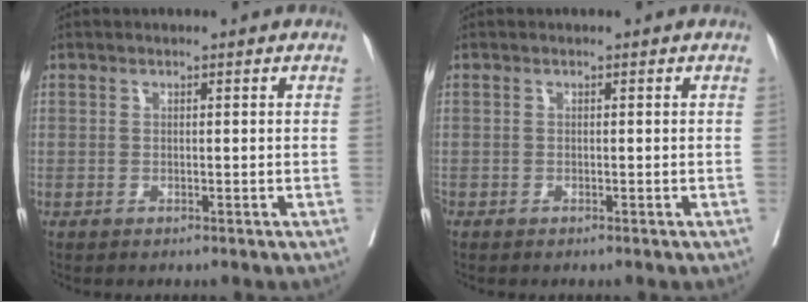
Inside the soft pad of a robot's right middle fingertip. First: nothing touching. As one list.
[{"total": 0.0}]